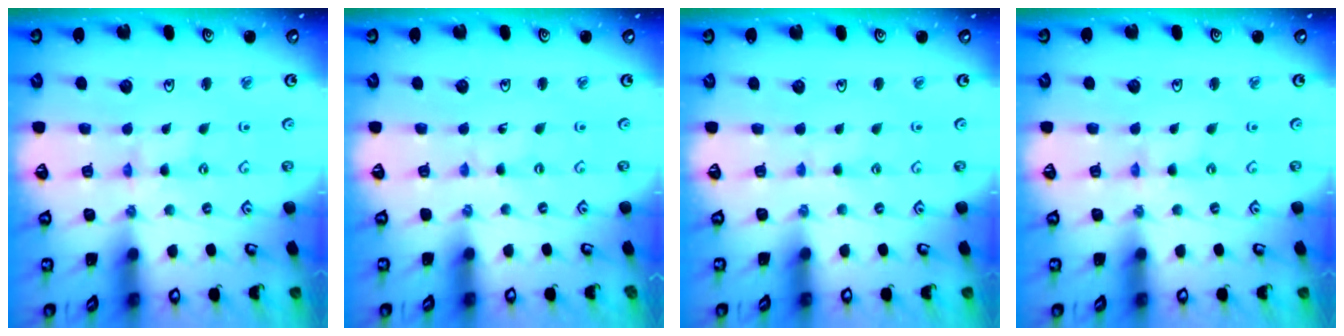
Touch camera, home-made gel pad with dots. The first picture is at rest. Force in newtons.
{"total": 0.6, "press": 0.6, "slide": 0.1}
{"total": 0.0}
{"total": 0.0}